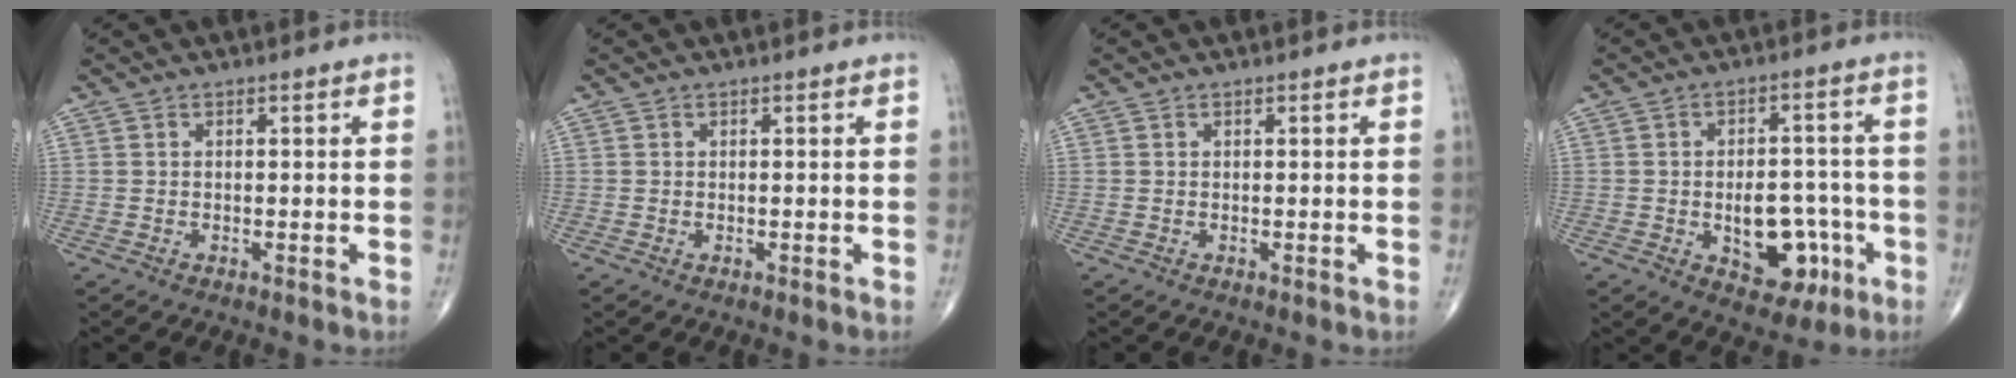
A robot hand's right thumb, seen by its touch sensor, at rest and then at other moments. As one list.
[{"total": 0.0}, {"total": 0.0}, {"total": 11.6, "force": [-3.5, 7.2, 8.4], "torque": [-0.081, 0.029, -0.036]}]